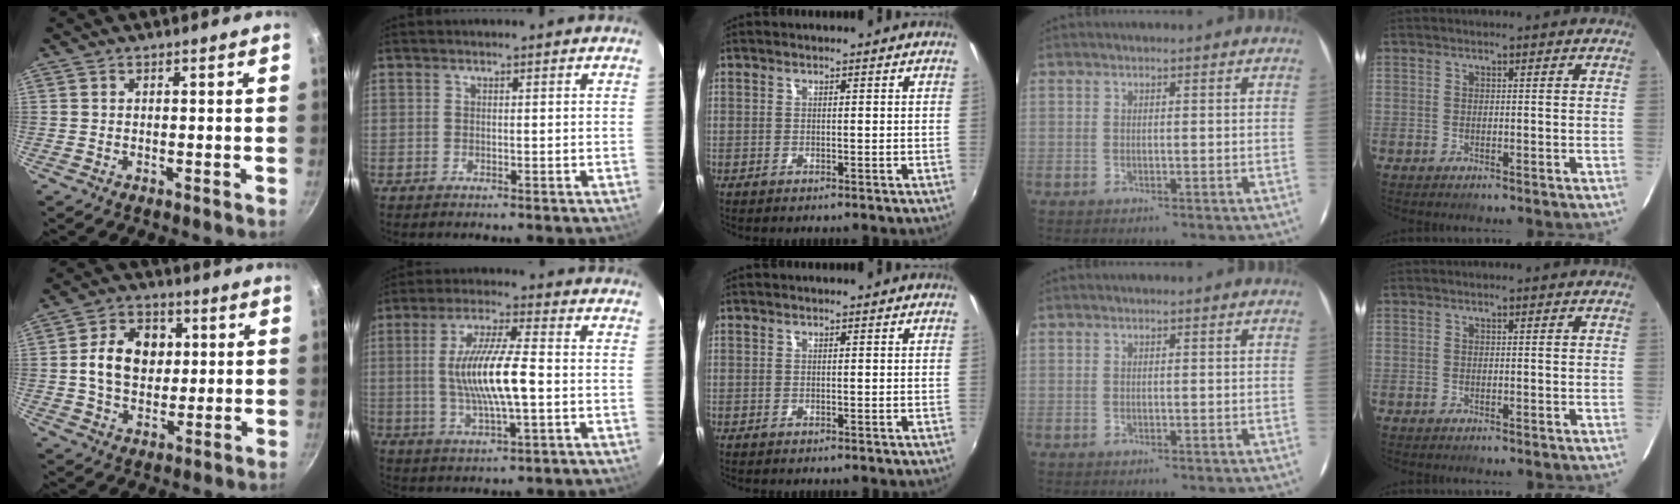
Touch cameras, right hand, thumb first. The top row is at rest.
{"thumb": {"total": 11.8, "force": [1.6, 9.0, 7.5], "torque": [-0.099, 0.007, 0.021]}, "index": {"total": 12.4, "force": [-0.8, 2.3, 12.2], "torque": [-0.232, -0.002, -0.011]}}